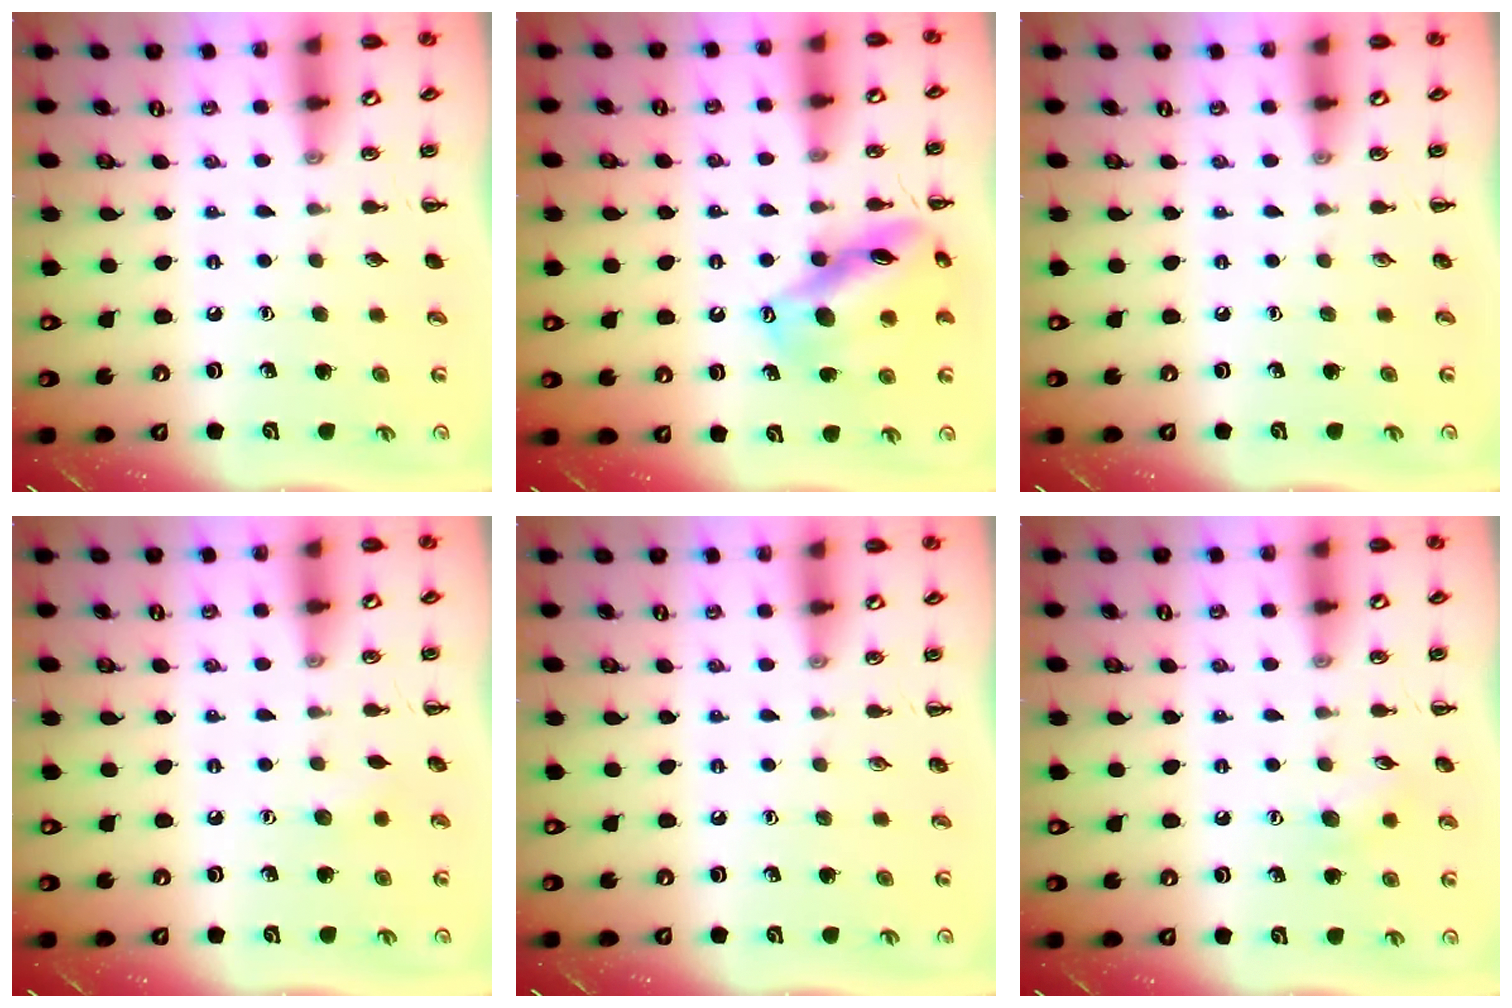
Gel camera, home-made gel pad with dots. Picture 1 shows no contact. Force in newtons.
{"total": 15.8, "press": 15.7, "slide": 1.9}
{"total": 0.0}
{"total": 4.0, "press": 3.9, "slide": 0.9}
{"total": 0.0}
{"total": 7.2, "press": 7.0, "slide": 1.4}